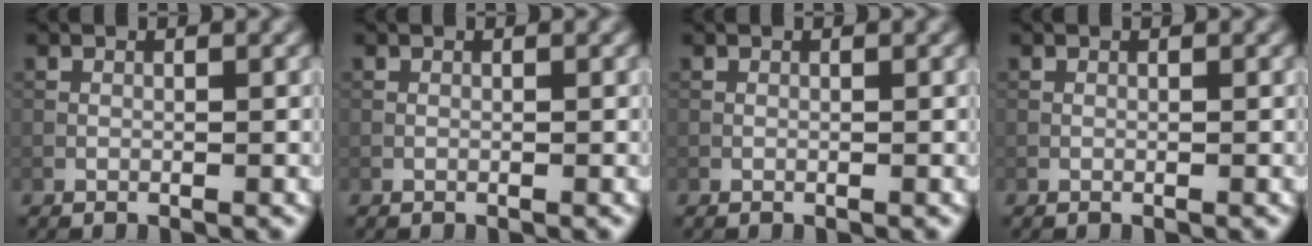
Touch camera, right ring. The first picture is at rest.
{"total": 0.0}
{"total": 0.0}
{"total": 0.0}